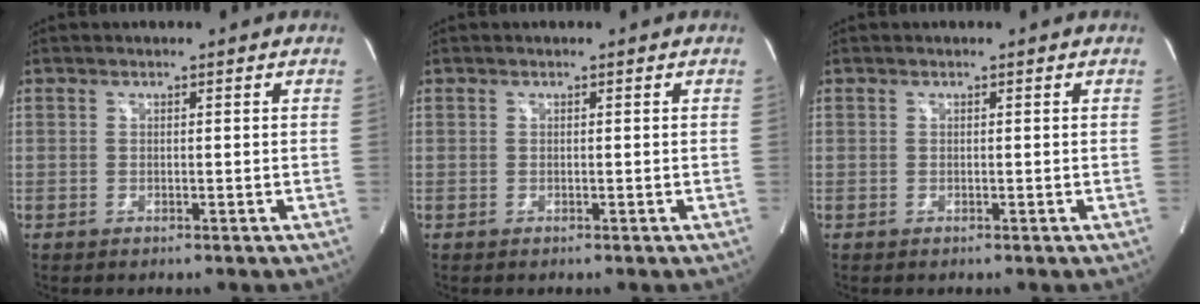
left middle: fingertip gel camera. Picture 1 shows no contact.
{"total": 0.0}
{"total": 0.0}